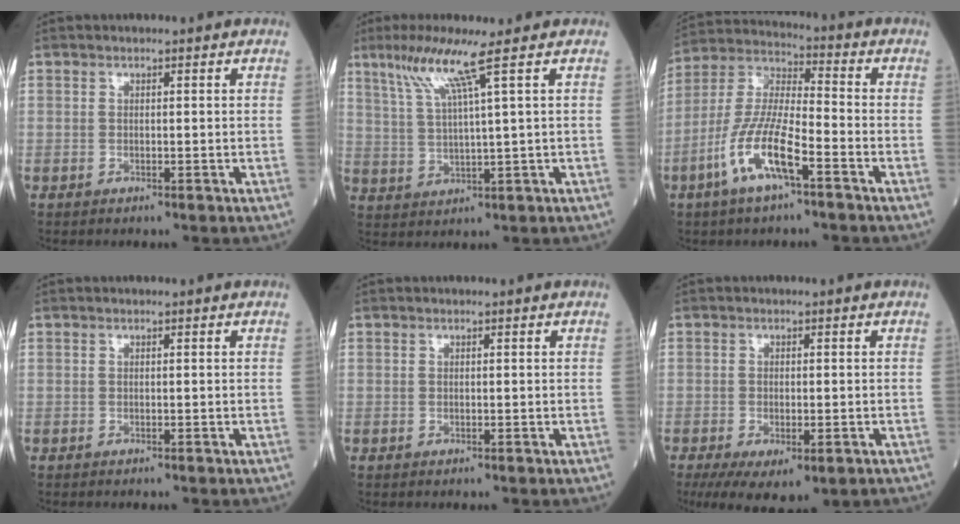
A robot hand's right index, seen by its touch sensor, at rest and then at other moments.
{"total": 7.2, "force": [4.1, -1.5, 5.7], "torque": [-0.120, 0.003, 0.084]}
{"total": 12.1, "force": [-5.5, 2.5, 10.5], "torque": [-0.220, -0.002, -0.110]}
{"total": 0.0}
{"total": 0.0}
{"total": 9.7, "force": [-5.4, 4.0, 7.0], "torque": [-0.121, -0.023, -0.079]}